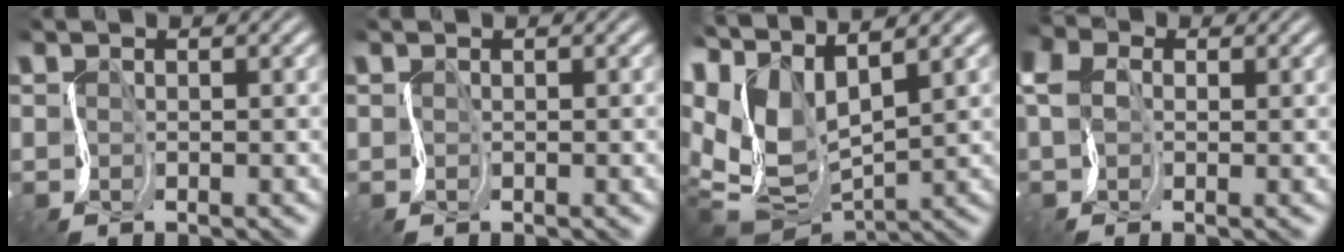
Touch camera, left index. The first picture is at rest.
{"total": 0.0}
{"total": 7.7, "force": [2.8, 3.6, 6.1], "torque": [-0.142, -0.005, 0.058]}
{"total": 4.8, "force": [0.5, 3.4, 3.3], "torque": [-0.067, 0.025, -0.009]}